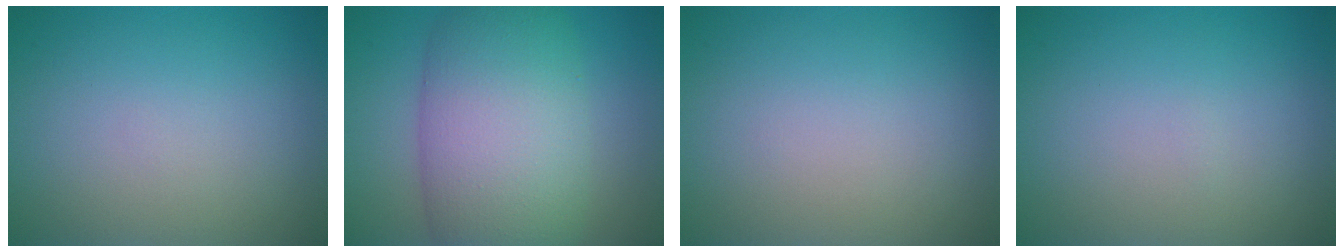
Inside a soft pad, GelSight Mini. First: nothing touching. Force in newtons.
{"total": 11.5, "press": 11.4, "slide": 0.5}
{"total": 0.0}
{"total": 0.0}